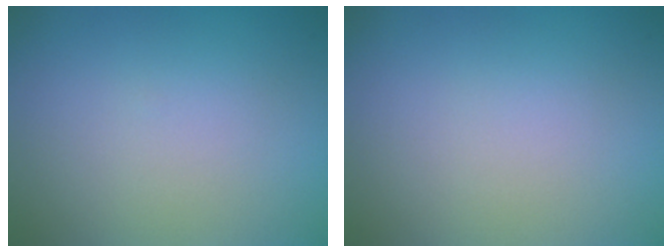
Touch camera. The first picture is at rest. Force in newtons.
{"total": 0.0}